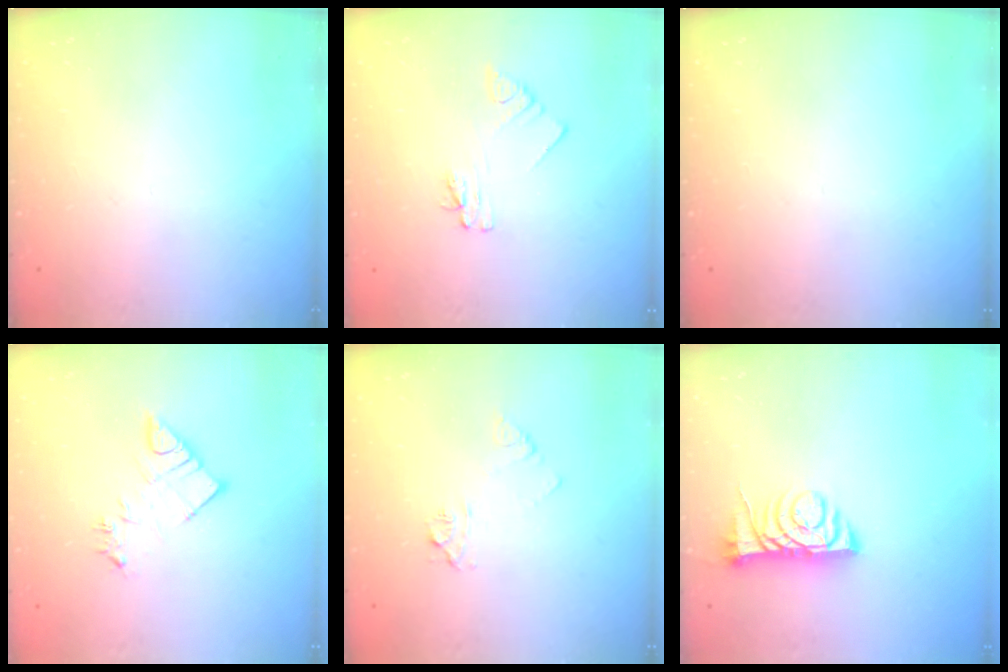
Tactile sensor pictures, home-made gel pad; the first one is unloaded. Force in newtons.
{"total": 2.2, "press": 2.2, "slide": 0.3}
{"total": 0.0}
{"total": 9.2, "press": 9.2, "slide": 0.8}
{"total": 4.5, "press": 4.5, "slide": 0.4}
{"total": 7.5, "press": 7.4, "slide": 0.8}